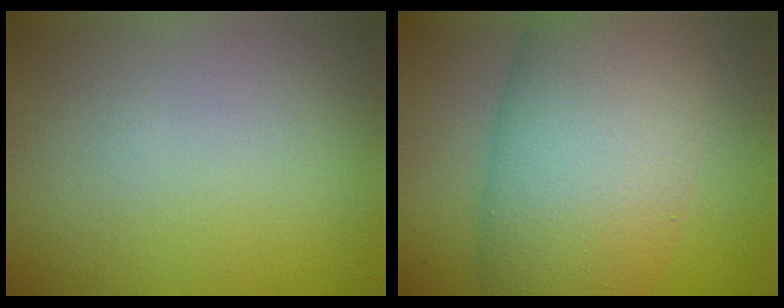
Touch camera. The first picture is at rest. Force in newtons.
{"total": 13.0, "press": 13.0, "slide": 0.1}